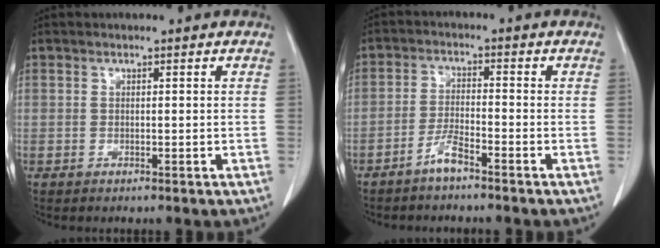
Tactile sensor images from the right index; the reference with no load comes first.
{"total": 3.6, "force": [-2.8, 0.3, 2.1], "torque": [-0.047, 0.002, -0.056]}